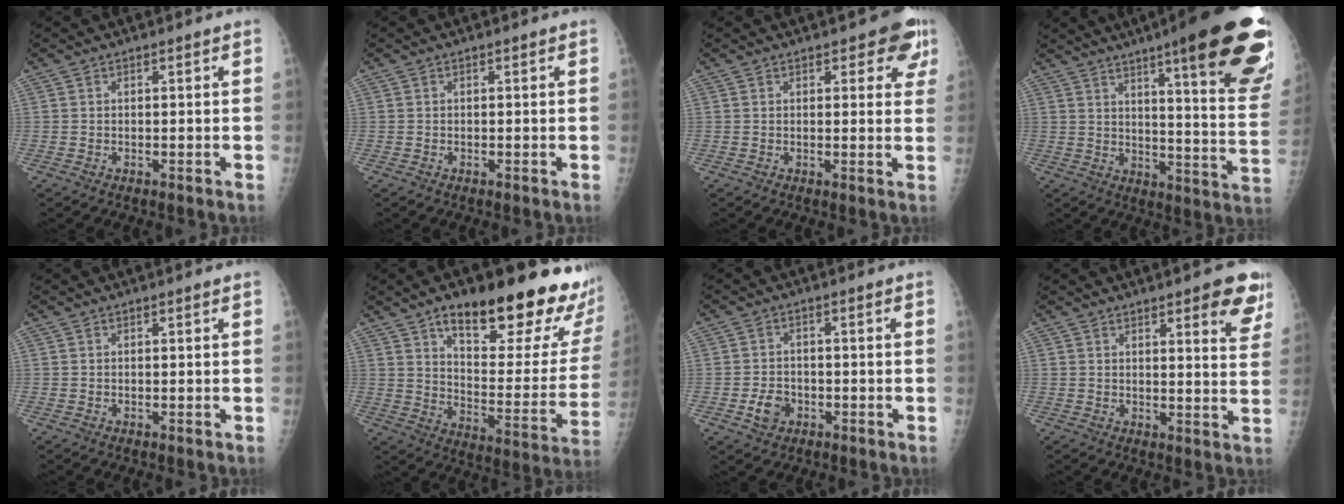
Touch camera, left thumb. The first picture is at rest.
{"total": 0.0}
{"total": 5.9, "force": [3.3, 3.0, 3.8], "torque": [-0.002, -0.009, 0.031]}
{"total": 27.8, "force": [16.6, 4.6, 21.8], "torque": [-0.222, -0.064, 0.219]}
{"total": 0.0}
{"total": 28.4, "force": [18.1, 8.9, 20.0], "torque": [-0.237, -0.074, 0.258]}
{"total": 4.3, "force": [-1.7, 3.4, 2.1], "torque": [-0.027, 0.011, -0.028]}
{"total": 9.3, "force": [5.4, 2.6, 7.1], "torque": [-0.055, -0.024, 0.060]}